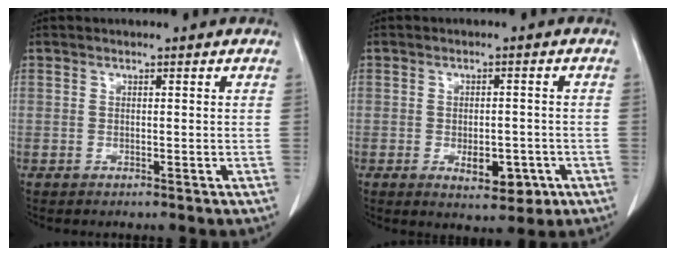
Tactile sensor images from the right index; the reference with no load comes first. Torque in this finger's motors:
{"motor_torque": [0.23, -0.13, 0.11, 0.04]}